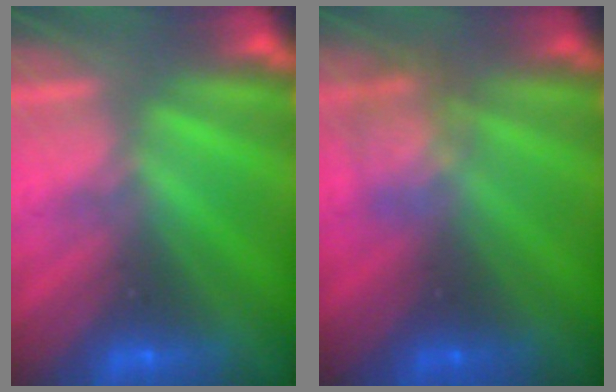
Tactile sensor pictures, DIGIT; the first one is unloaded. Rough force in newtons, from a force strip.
{"total": 2.2}